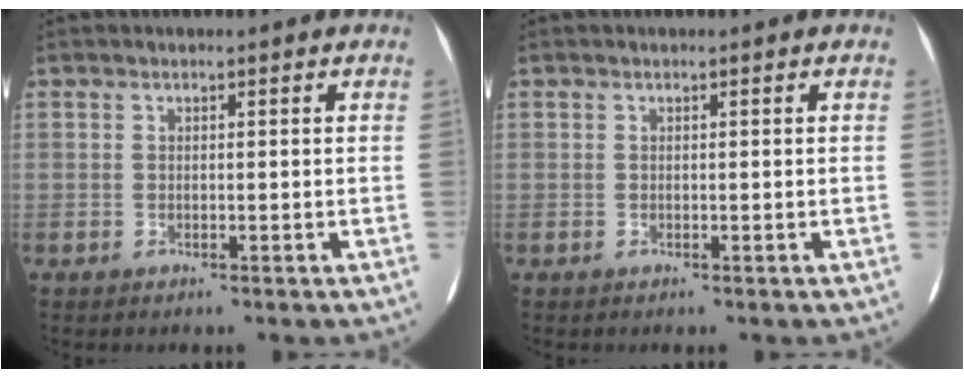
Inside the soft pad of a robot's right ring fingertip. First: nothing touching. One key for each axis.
{"total": 0.0}